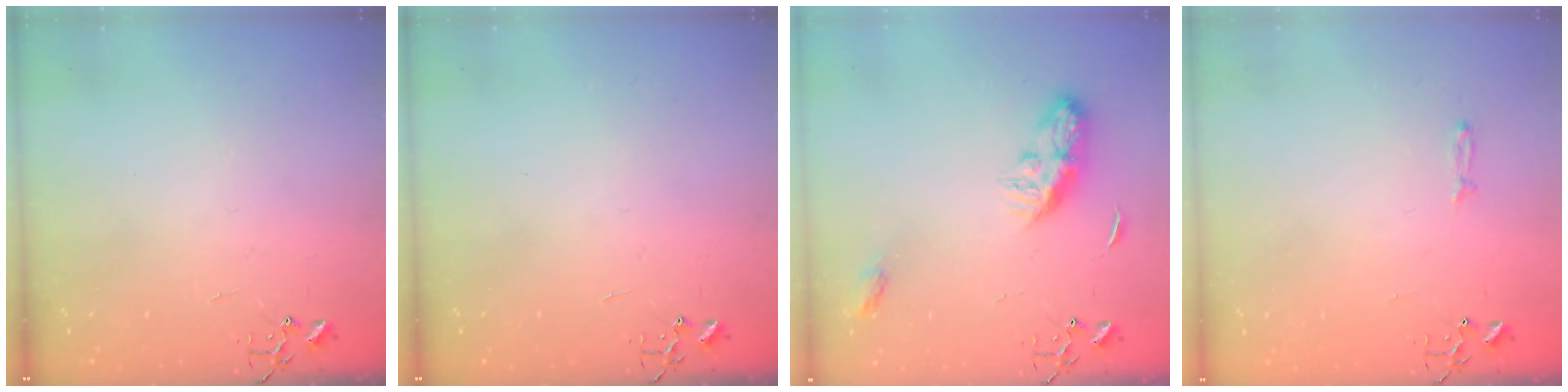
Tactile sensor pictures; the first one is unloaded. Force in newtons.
{"total": 0.0}
{"total": 8.8, "press": 8.8, "slide": 0.0}
{"total": 3.5, "press": 3.5, "slide": 0.5}